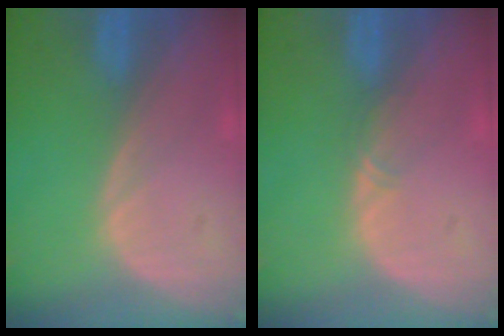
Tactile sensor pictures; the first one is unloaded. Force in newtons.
{"total": 0.8, "press": 0.7, "slide": 0.4}